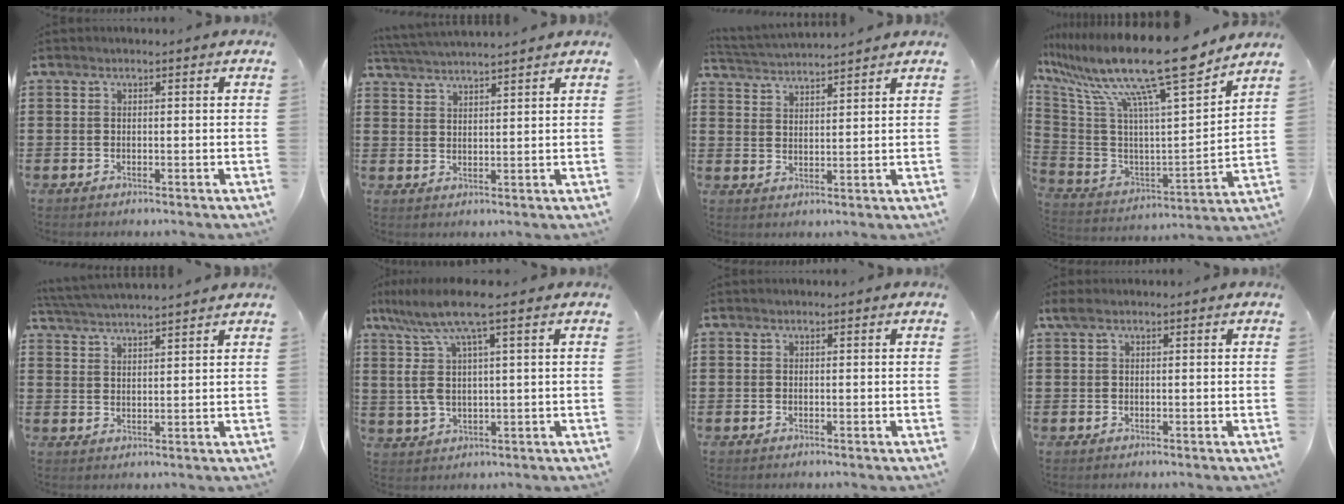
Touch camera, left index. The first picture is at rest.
{"total": 3.1, "force": [3.1, -0.6, 0.3], "torque": [-0.018, -0.013, 0.056]}
{"total": 2.8, "force": [2.8, -0.3, -0.1], "torque": [-0.011, -0.016, 0.047]}
{"total": 18.2, "force": [13.8, 1.7, 11.7], "torque": [-0.232, -0.090, 0.219]}
{"total": 3.6, "force": [3.5, -0.5, 0.5], "torque": [-0.021, -0.016, 0.062]}
{"total": 9.5, "force": [4.0, 1.9, 8.4], "torque": [-0.191, -0.016, 0.062]}
{"total": 0.0}
{"total": 1.2, "force": [0.3, 0.6, 1.0], "torque": [-0.021, 0.004, 0.004]}